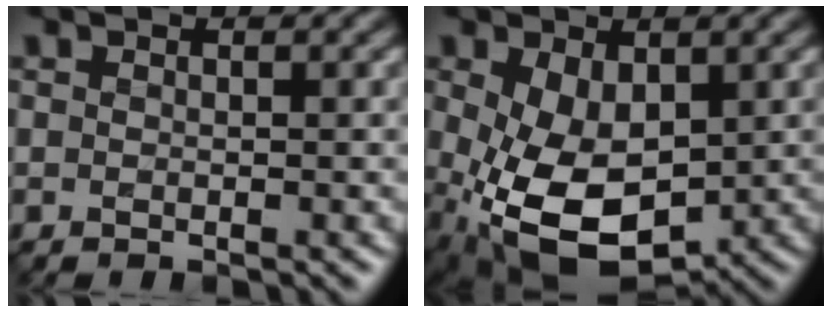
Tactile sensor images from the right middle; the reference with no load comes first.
{"total": 8.5, "force": [-1.6, 5.2, 6.6], "torque": [-0.156, -0.028, -0.016]}